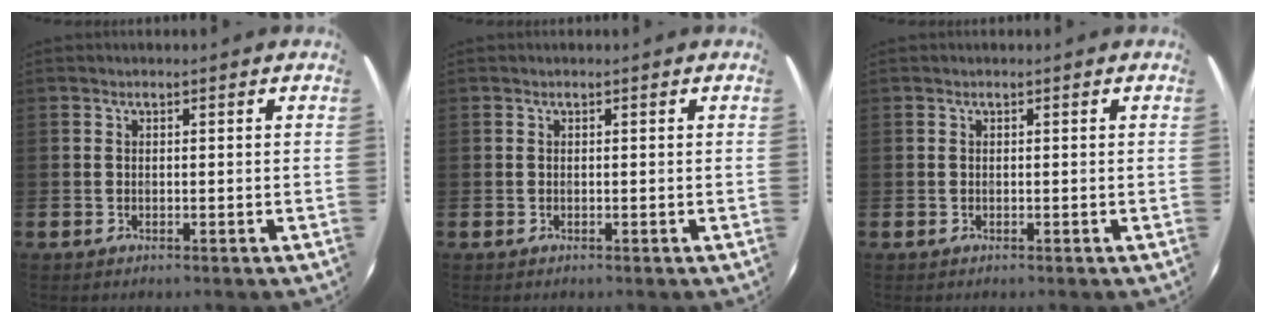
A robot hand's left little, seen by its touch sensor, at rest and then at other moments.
{"total": 0.0}
{"total": 0.0}